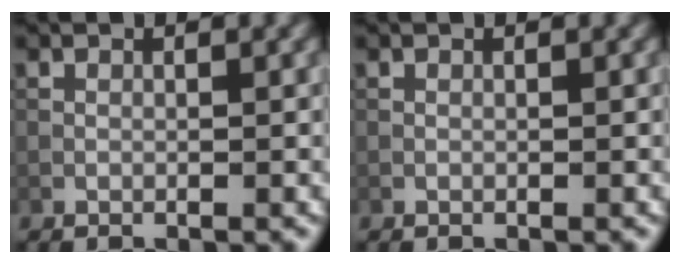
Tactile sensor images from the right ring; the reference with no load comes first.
{"total": 0.0}